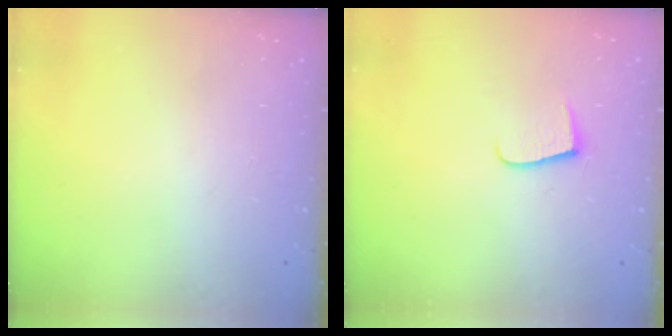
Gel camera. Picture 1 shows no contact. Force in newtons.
{"total": 6.2, "press": 6.2, "slide": 0.6}